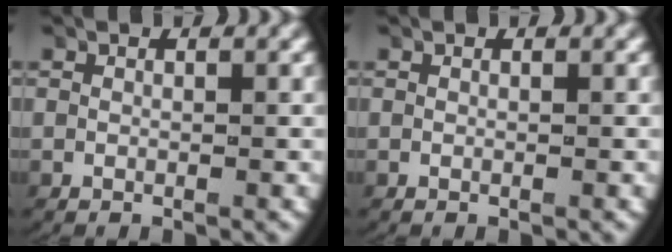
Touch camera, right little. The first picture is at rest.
{"total": 0.0}